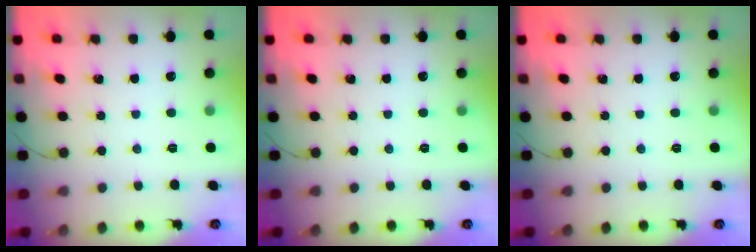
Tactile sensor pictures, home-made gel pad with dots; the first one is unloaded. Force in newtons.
{"total": 0.0}
{"total": 0.0}